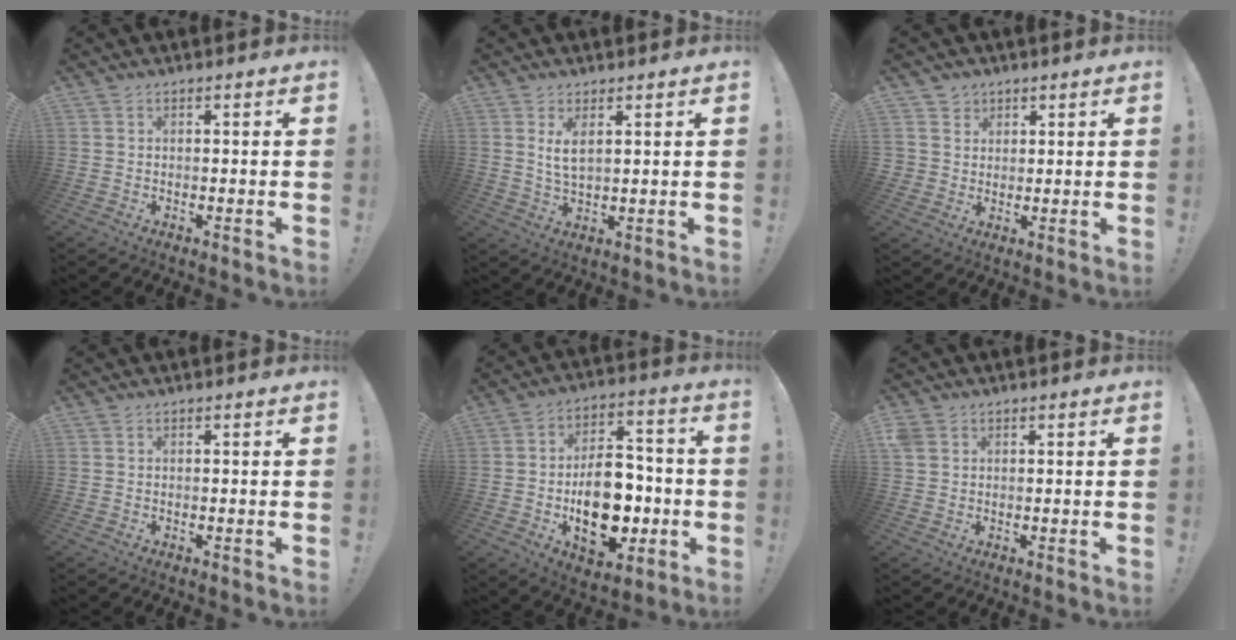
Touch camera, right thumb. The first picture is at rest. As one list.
[{"total": 4.5, "force": [1.8, 1.7, 3.8], "torque": [-0.063, -0.008, 0.030]}, {"total": 4.9, "force": [2.2, 4.4, -0.1], "torque": [-0.003, -0.015, 0.043]}, {"total": 0.0}, {"total": 19.2, "force": [-4.7, 12.3, 14.0], "torque": [-0.211, 0.027, -0.066]}, {"total": 3.4, "force": [1.5, 2.6, 1.6], "torque": [-0.039, 0.006, 0.034]}]